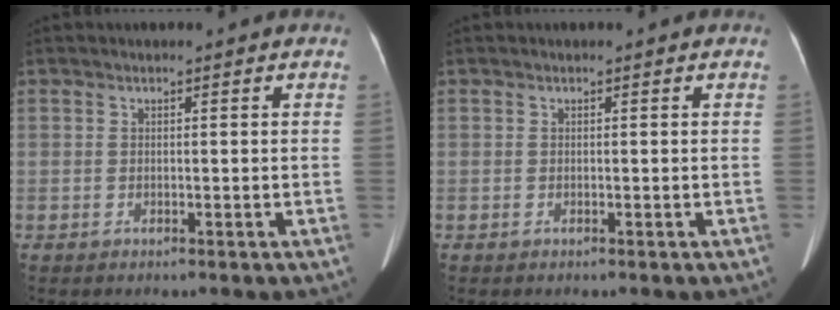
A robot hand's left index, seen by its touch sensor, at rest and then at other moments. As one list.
[{"total": 0.0}]